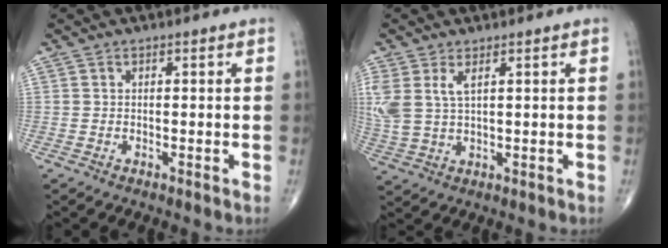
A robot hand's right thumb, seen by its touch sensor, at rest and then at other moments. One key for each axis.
{"total": 7.4, "fx": 2.7, "fy": 3.6, "fz": 5.9, "tx": -0.149, "ty": 0.001, "tz": 0.064}